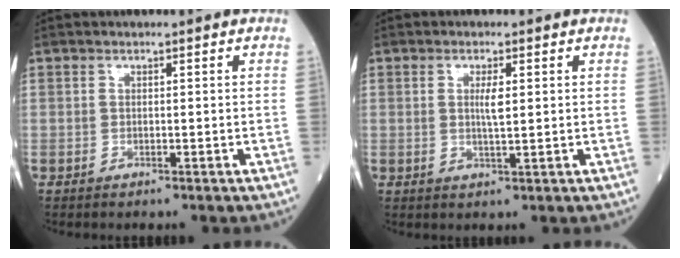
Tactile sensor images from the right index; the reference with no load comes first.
{"total": 2.7, "force": [0.7, 0.3, 2.6], "torque": [-0.052, -0.002, 0.014]}